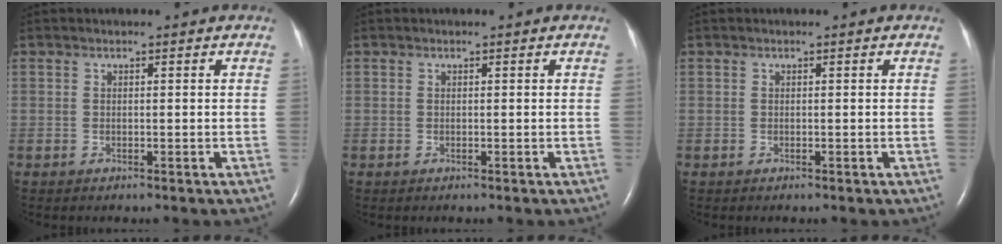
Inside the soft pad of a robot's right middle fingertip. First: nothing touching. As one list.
[{"total": 0.0}, {"total": 0.0}]